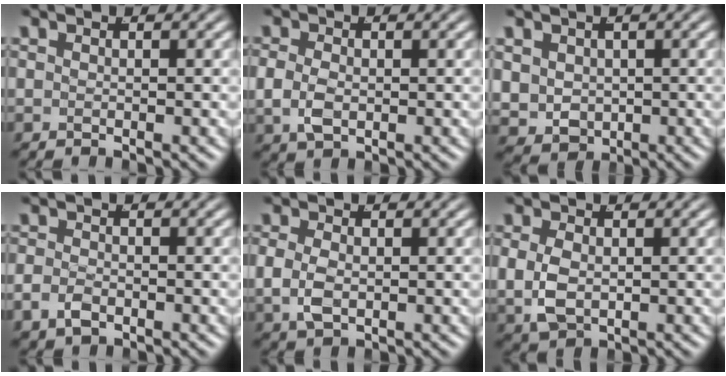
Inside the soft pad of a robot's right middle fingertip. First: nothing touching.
{"total": 2.5, "force": [-0.3, 1.8, 1.7], "torque": [-0.047, -0.013, 0.005]}
{"total": 6.1, "force": [-0.6, 5.5, 2.5], "torque": [-0.071, -0.040, 0.010]}
{"total": 1.9, "force": [-1.1, 1.3, 1.0], "torque": [-0.028, -0.008, -0.013]}
{"total": 2.8, "force": [-0.1, 2.0, 2.0], "torque": [-0.056, -0.016, 0.011]}
{"total": 4.7, "force": [-0.1, 3.8, 2.8], "torque": [-0.080, -0.018, 0.014]}